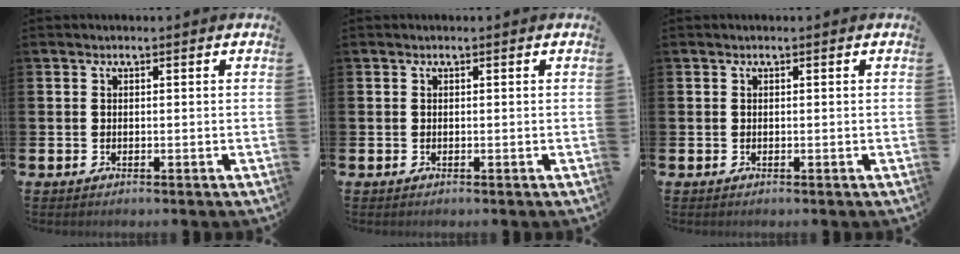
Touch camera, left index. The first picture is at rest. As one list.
[{"total": 0.0}, {"total": 0.0}]